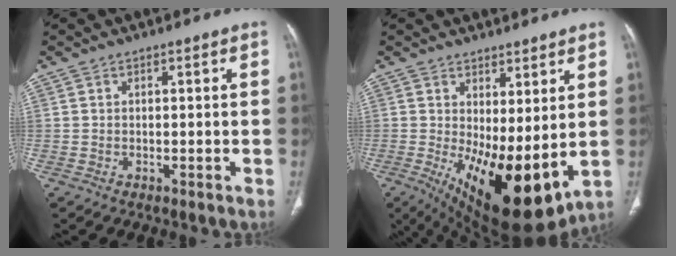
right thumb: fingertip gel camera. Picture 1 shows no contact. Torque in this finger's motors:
{"motor_torque": [1.74, 3.28, 0.36, 0.07, 0.58]}